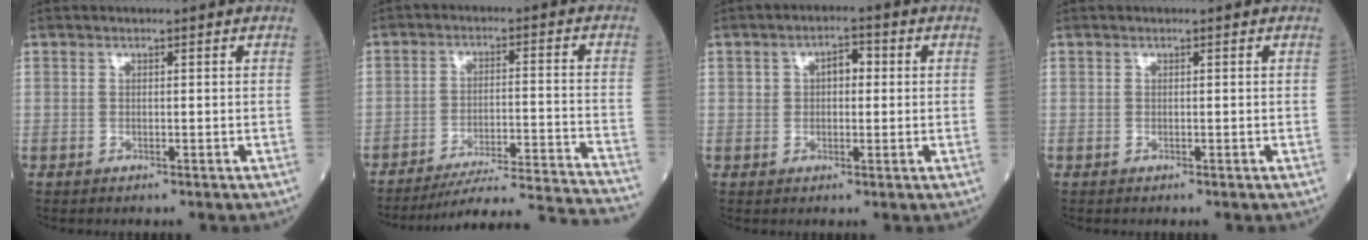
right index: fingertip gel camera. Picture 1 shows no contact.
{"total": 21.0, "force": [-20.1, -2.1, 5.7], "torque": [-0.045, -0.023, -0.276]}
{"total": 3.6, "force": [0.7, 2.1, 2.8], "torque": [-0.044, 0.017, 0.011]}
{"total": 0.0}